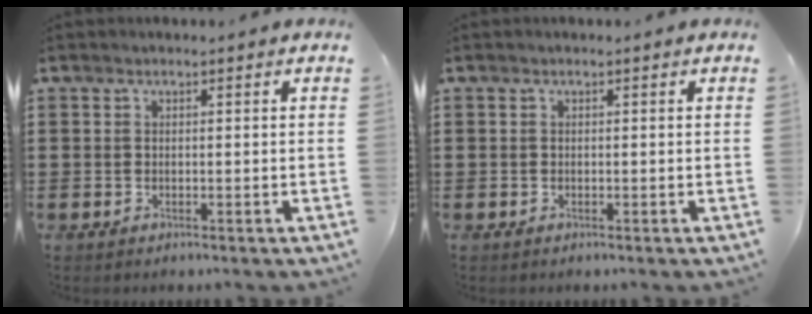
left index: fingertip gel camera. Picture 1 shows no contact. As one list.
[{"total": 0.0}]